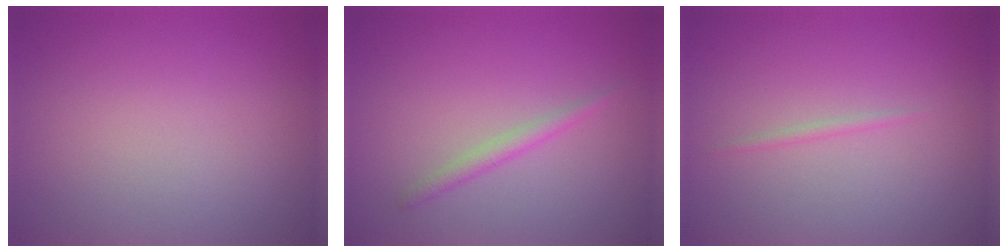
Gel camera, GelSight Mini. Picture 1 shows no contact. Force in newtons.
{"total": 1.3, "press": 1.3, "slide": 0.1}
{"total": 0.6, "press": 0.6, "slide": 0.0}